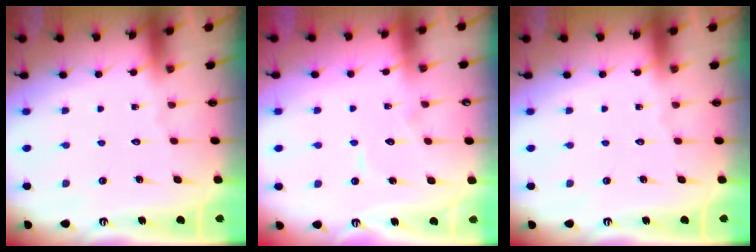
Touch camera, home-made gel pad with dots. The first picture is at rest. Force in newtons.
{"total": 5.1, "press": 5.1, "slide": 0.5}
{"total": 0.0}